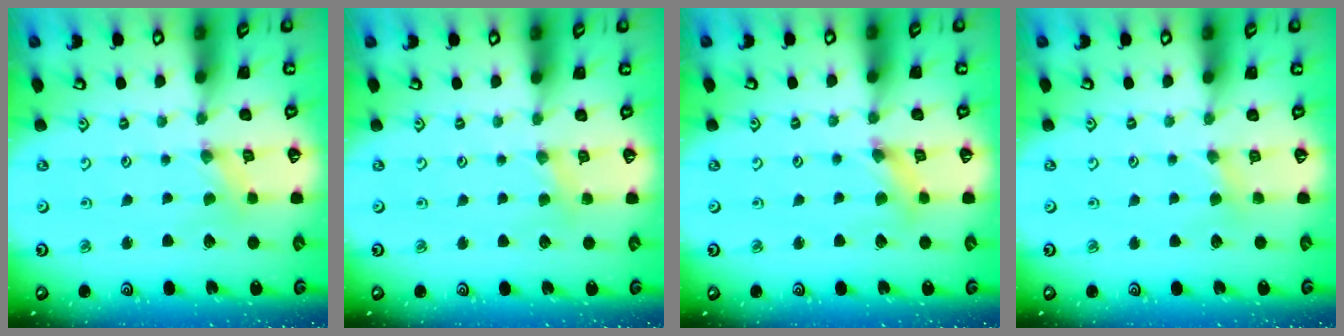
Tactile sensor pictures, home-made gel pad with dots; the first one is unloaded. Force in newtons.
{"total": 2.2, "press": 2.2, "slide": 0.4}
{"total": 3.4, "press": 3.4, "slide": 0.3}
{"total": 1.9, "press": 1.9, "slide": 0.4}